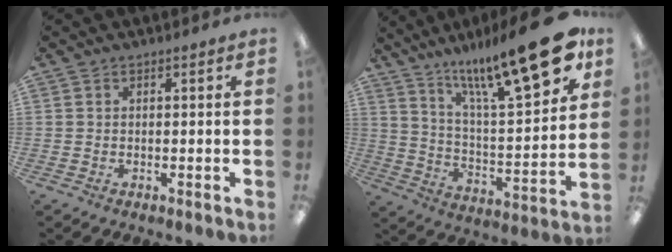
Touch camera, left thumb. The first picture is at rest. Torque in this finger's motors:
{"motor_torque": [0.73, 0.60, 1.31, -1.46, 0.35]}